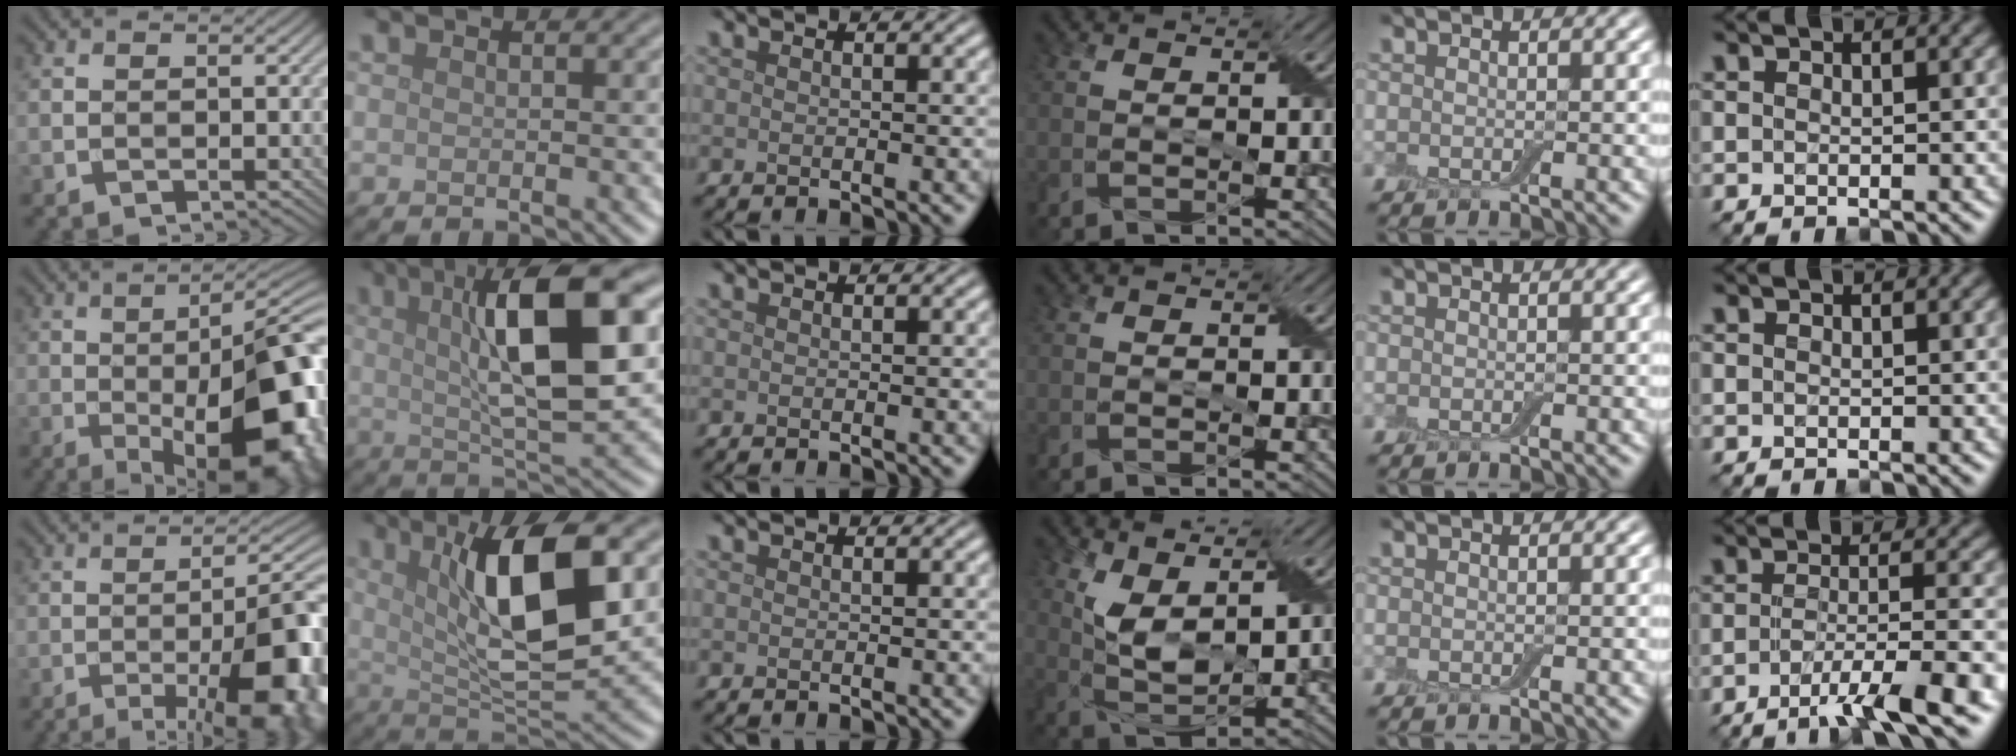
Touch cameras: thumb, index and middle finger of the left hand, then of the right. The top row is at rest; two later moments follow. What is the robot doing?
{"motion": "wrap", "object": "adhesive wrap"}